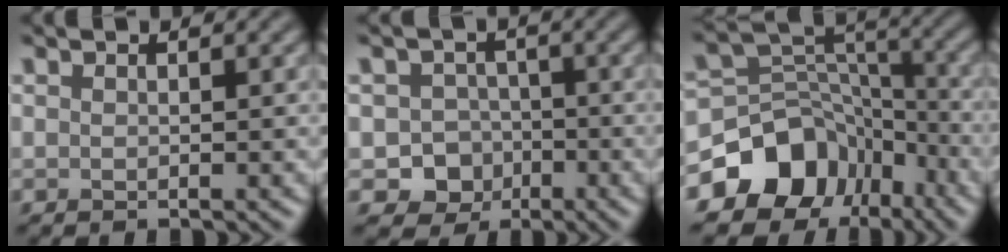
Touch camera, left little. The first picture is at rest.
{"total": 5.2, "force": [-2.1, 4.6, 1.1], "torque": [0.012, -0.004, -0.050]}
{"total": 10.5, "force": [-6.0, 7.9, 3.1], "torque": [-0.057, 0.019, -0.108]}